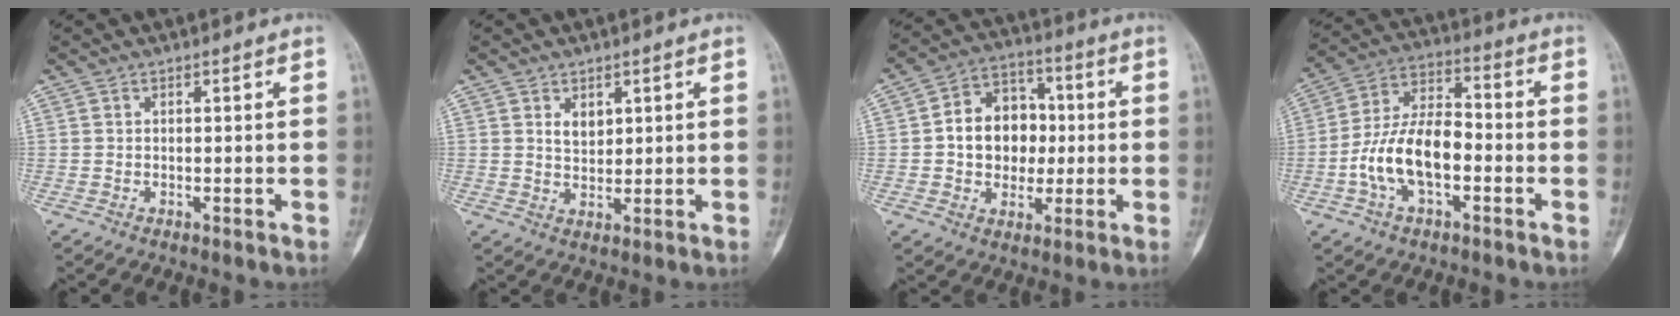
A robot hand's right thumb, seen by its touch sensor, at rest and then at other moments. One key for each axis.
{"total": 3.2, "fx": 1.4, "fy": 2.2, "fz": 1.9, "tx": -0.016, "ty": -0.012, "tz": 0.028}
{"total": 12.4, "fx": 0.2, "fy": 9.9, "fz": 7.6, "tx": -0.071, "ty": 0.024, "tz": 0.000}
{"total": 13.7, "fx": -3.5, "fy": 7.2, "fz": 11.1, "tx": -0.207, "ty": 0.042, "tz": -0.069}